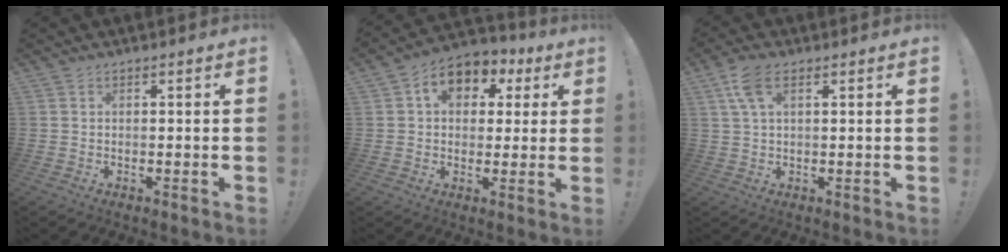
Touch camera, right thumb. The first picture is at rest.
{"total": 9.6, "force": [3.1, 7.3, 5.4], "torque": [-0.076, -0.005, 0.059]}
{"total": 6.5, "force": [2.9, 2.6, 5.2], "torque": [-0.101, 0.004, 0.054]}